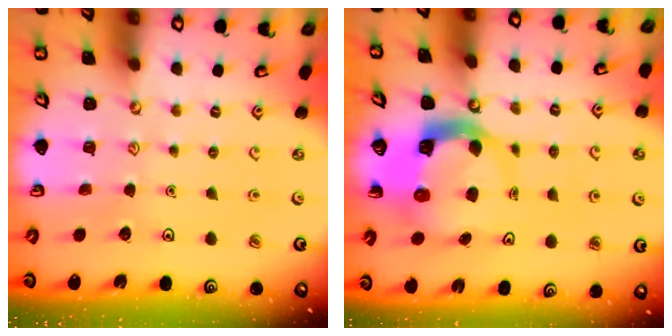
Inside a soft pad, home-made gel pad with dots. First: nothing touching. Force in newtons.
{"total": 6.2, "press": 6.1, "slide": 0.8}